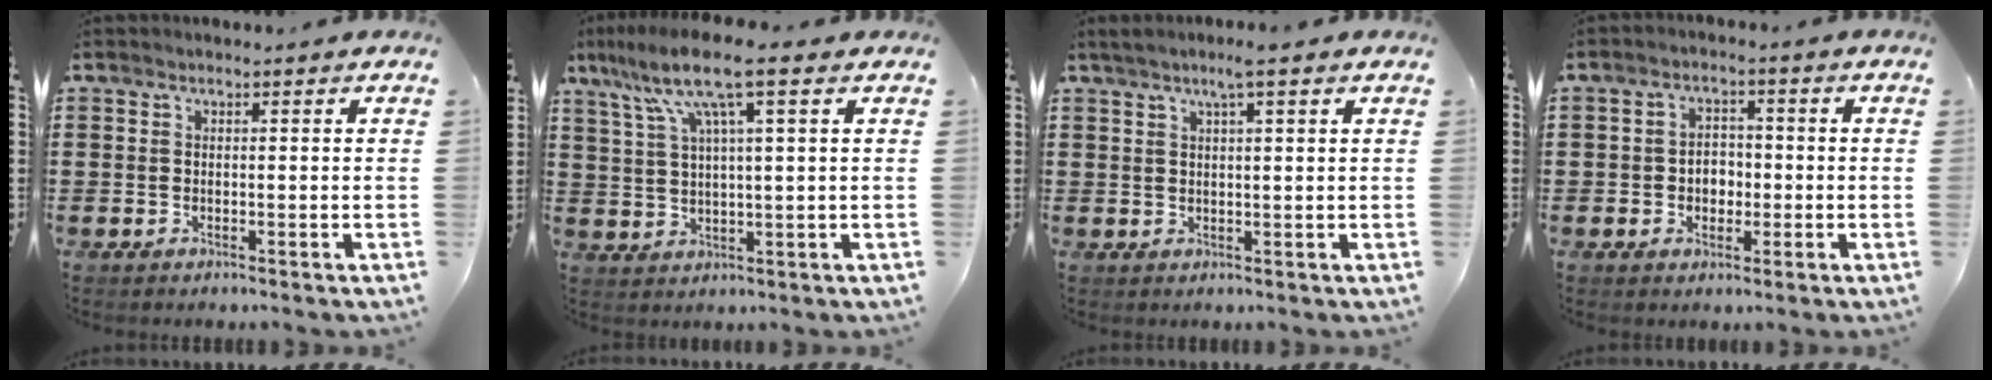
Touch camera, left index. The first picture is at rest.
{"total": 9.1, "force": [4.6, 0.9, 7.8], "torque": [-0.172, -0.004, 0.075]}
{"total": 3.4, "force": [1.9, -0.3, 2.7], "torque": [-0.056, 0.000, 0.033]}
{"total": 3.1, "force": [-0.8, 2.4, 1.7], "torque": [-0.040, 0.006, -0.019]}